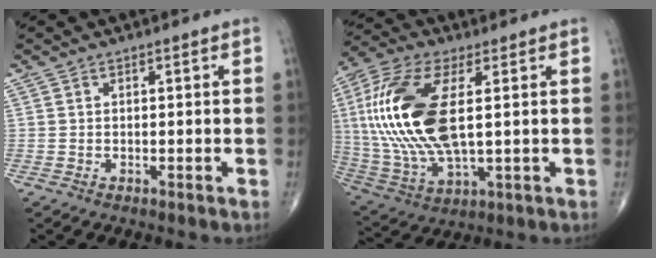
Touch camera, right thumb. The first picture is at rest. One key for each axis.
{"total": 21.2, "fx": 3.0, "fy": 9.2, "fz": 18.9, "tx": -0.419, "ty": -0.009, "tz": 0.057}